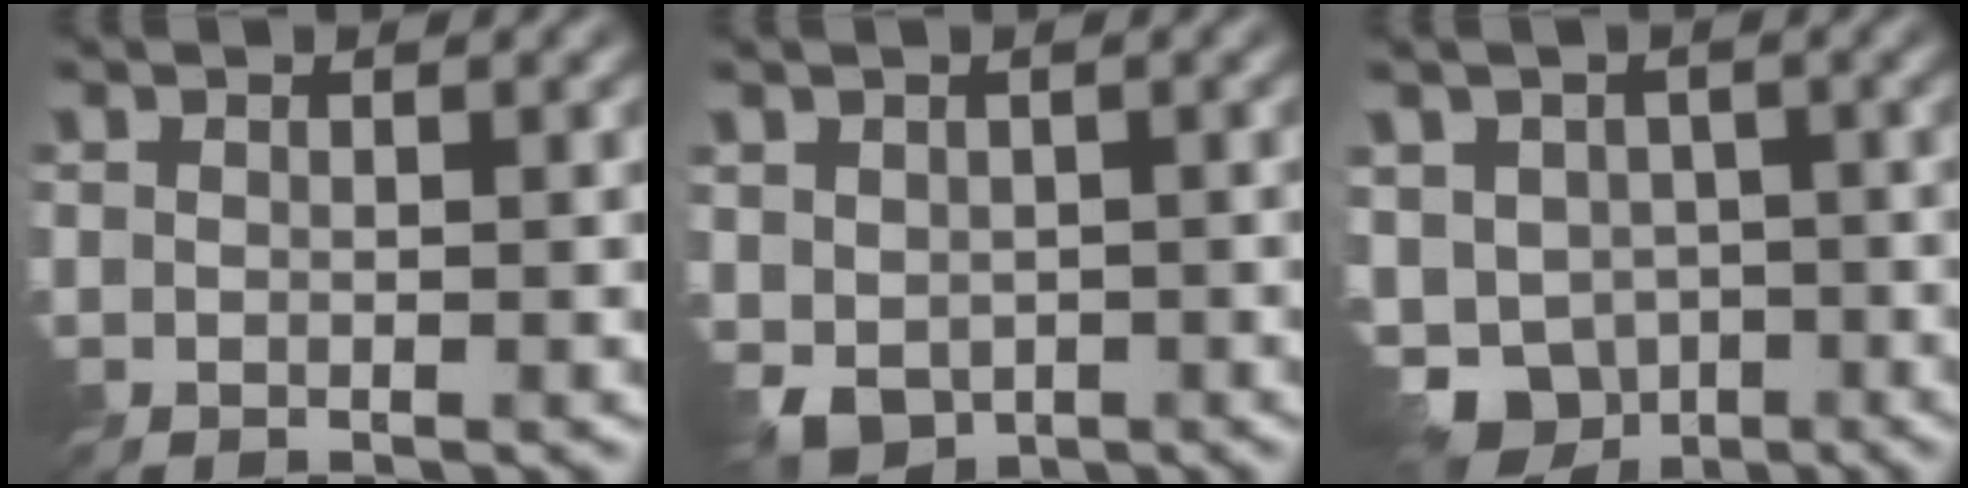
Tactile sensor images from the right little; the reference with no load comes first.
{"total": 3.9, "force": [-0.8, 3.2, 2.1], "torque": [-0.046, -0.013, -0.013]}
{"total": 10.5, "force": [-5.0, 7.9, 4.7], "torque": [-0.109, -0.032, -0.071]}